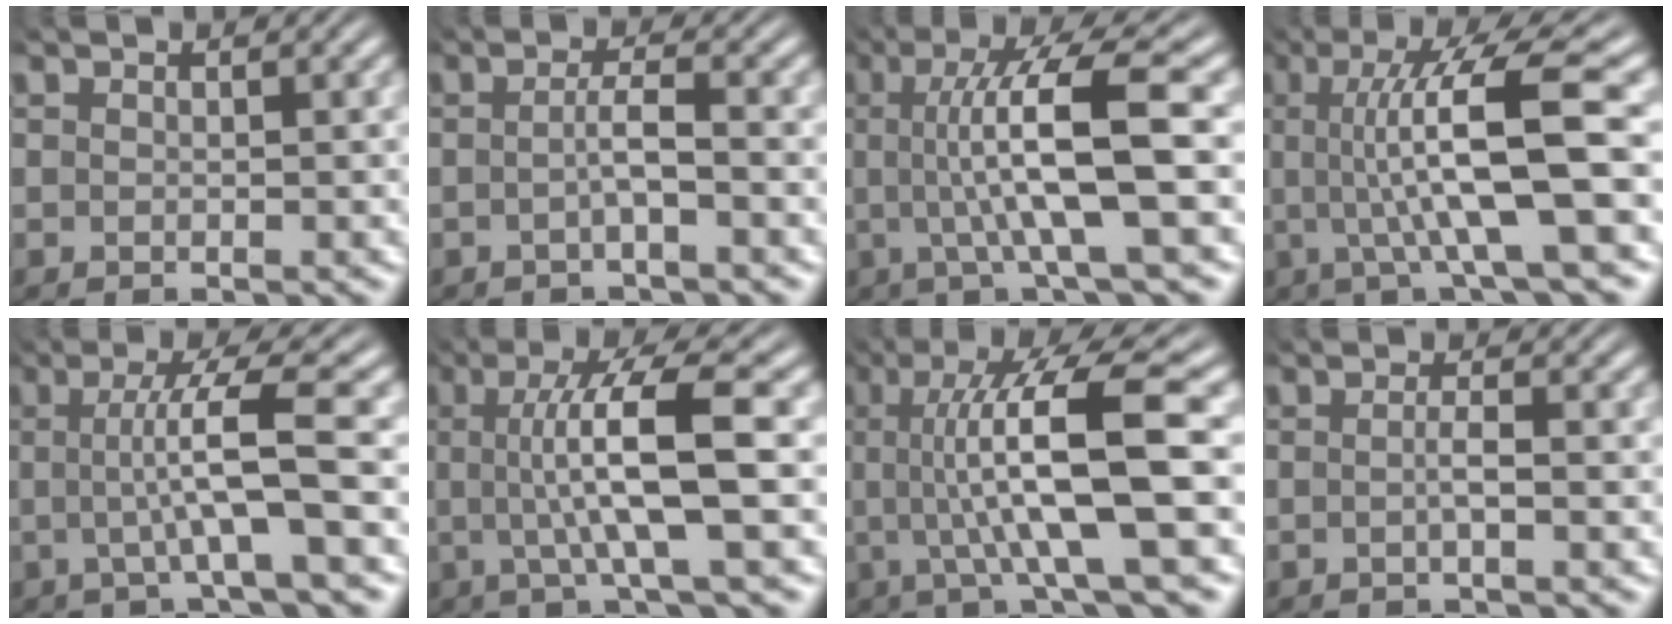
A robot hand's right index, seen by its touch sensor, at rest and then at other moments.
{"total": 2.1, "force": [-1.0, -0.3, 1.8], "torque": [-0.033, -0.001, -0.017]}
{"total": 7.9, "force": [1.4, 0.9, 7.8], "torque": [-0.134, 0.009, 0.020]}
{"total": 8.8, "force": [1.6, 1.3, 8.6], "torque": [-0.142, 0.014, 0.021]}
{"total": 4.7, "force": [0.5, 0.0, 4.7], "torque": [-0.077, 0.007, 0.006]}
{"total": 7.0, "force": [1.1, 0.5, 6.9], "torque": [-0.119, 0.006, 0.015]}
{"total": 9.6, "force": [1.7, 1.8, 9.2], "torque": [-0.153, 0.014, 0.023]}
{"total": 1.3, "force": [-0.7, -0.3, 1.1], "torque": [-0.023, -0.002, -0.012]}